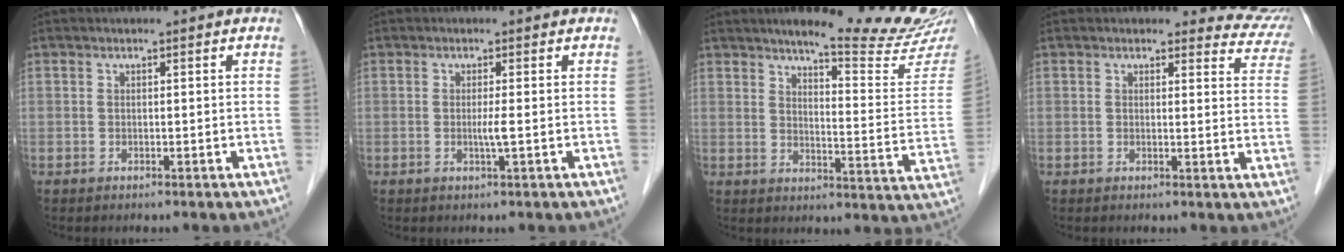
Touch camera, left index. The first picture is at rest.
{"total": 1.5, "force": [-0.3, -0.4, 1.5], "torque": [-0.032, -0.004, -0.005]}
{"total": 16.9, "force": [15.4, -0.4, 7.0], "torque": [-0.095, -0.088, 0.185]}
{"total": 7.9, "force": [7.5, 2.6, -0.2], "torque": [0.048, -0.032, 0.038]}